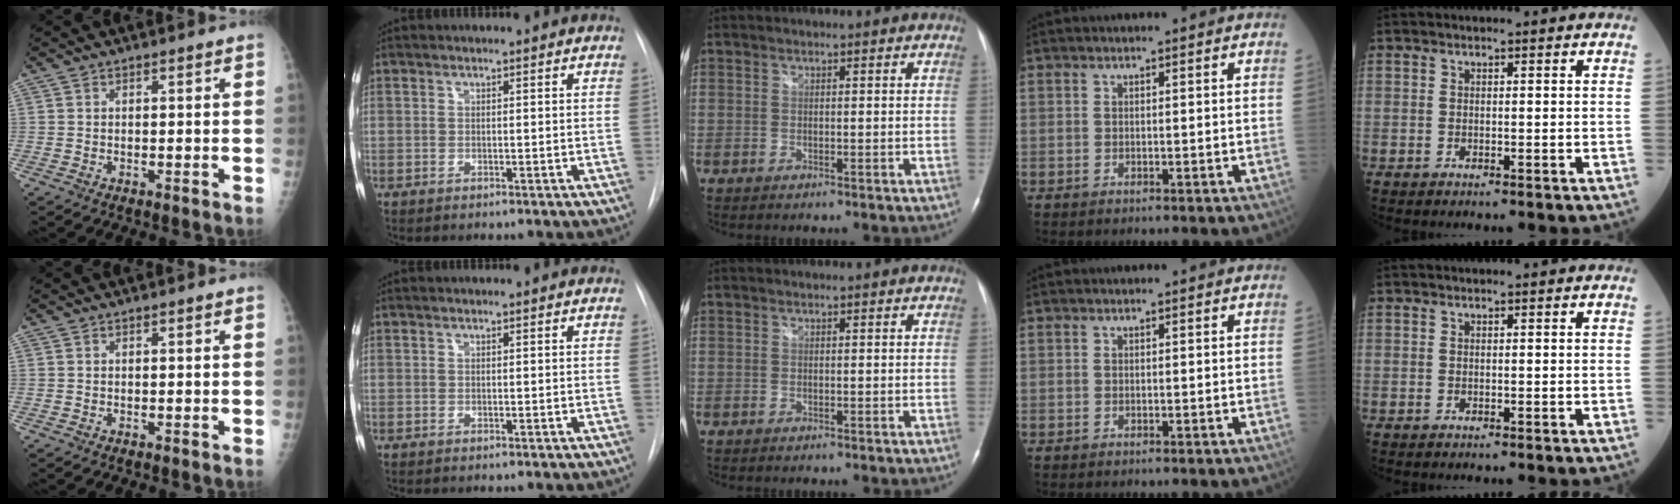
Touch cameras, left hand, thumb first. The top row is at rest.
{}